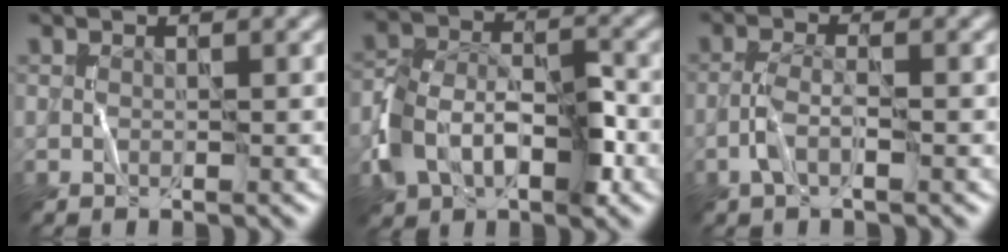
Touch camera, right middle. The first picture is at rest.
{"total": 6.0, "force": [-2.4, 3.9, 3.9], "torque": [-0.071, 0.007, -0.046]}
{"total": 1.6, "force": [-0.9, 0.5, 1.3], "torque": [-0.030, 0.009, -0.026]}